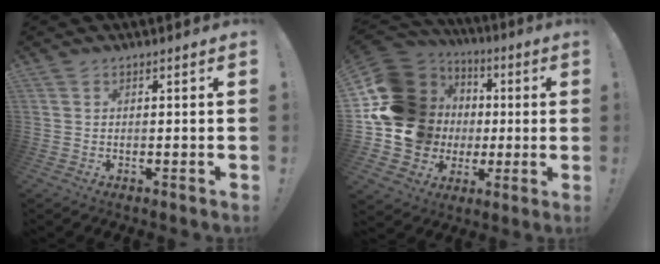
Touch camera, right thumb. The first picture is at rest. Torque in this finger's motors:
{"motor_torque": [2.36, 2.64, 0.92, -0.74, 0.10]}